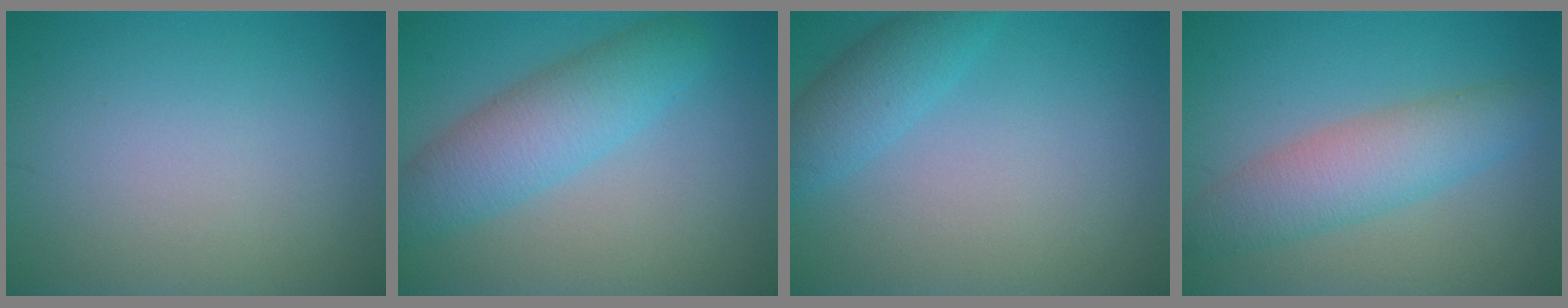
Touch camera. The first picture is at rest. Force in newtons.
{"total": 5.9, "press": 5.9, "slide": 0.0}
{"total": 3.0, "press": 3.0, "slide": 0.2}
{"total": 5.0, "press": 5.0, "slide": 0.1}